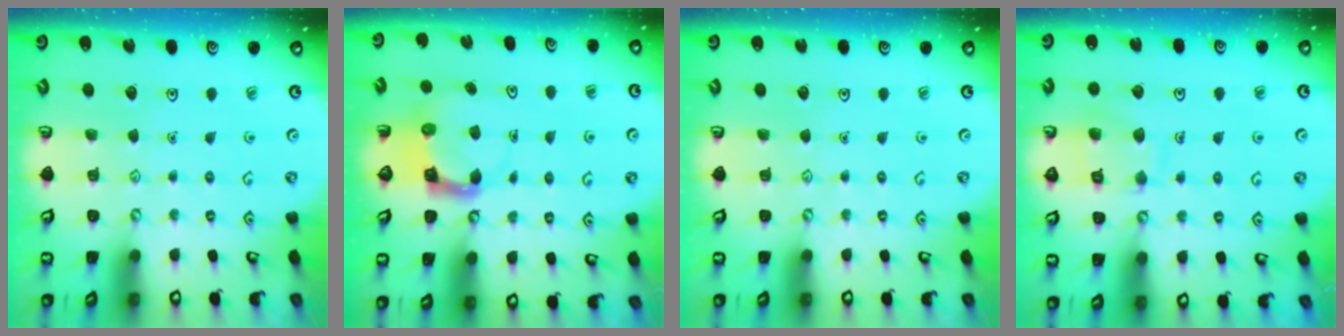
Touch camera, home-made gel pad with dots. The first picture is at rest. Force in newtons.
{"total": 3.8, "press": 3.8, "slide": 0.4}
{"total": 0.0}
{"total": 10.1, "press": 10.0, "slide": 0.9}